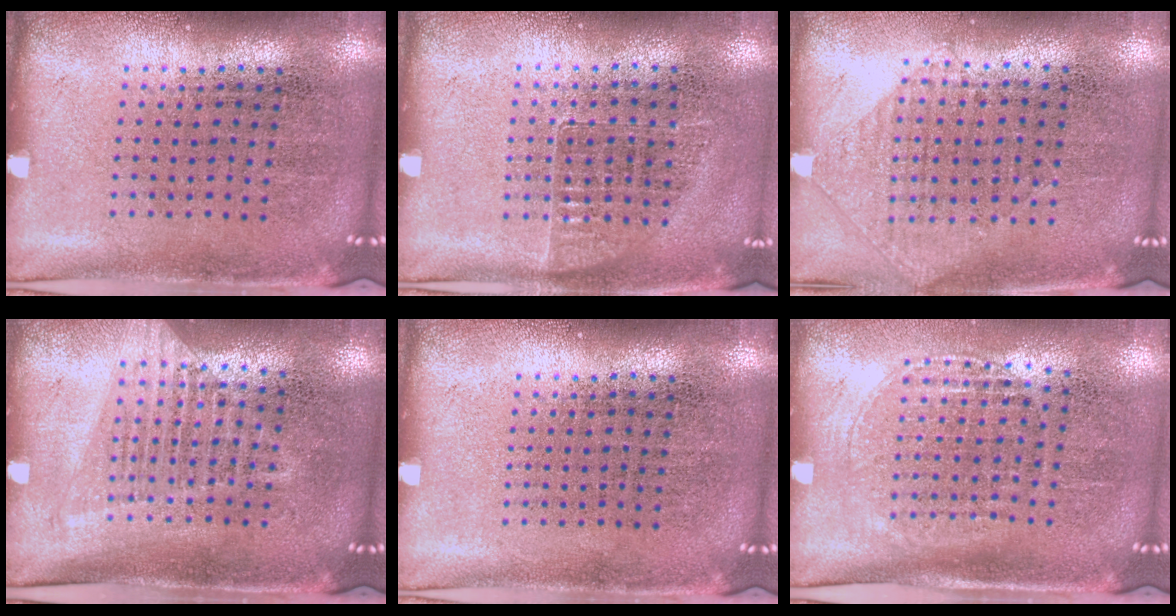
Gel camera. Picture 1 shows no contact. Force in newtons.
{"total": 0.7, "press": 0.7, "slide": 0.1}
{"total": 0.9, "press": 0.8, "slide": 0.3}
{"total": 1.5, "press": 1.4, "slide": 0.5}
{"total": 0.0}
{"total": 1.4, "press": 1.2, "slide": 0.8}